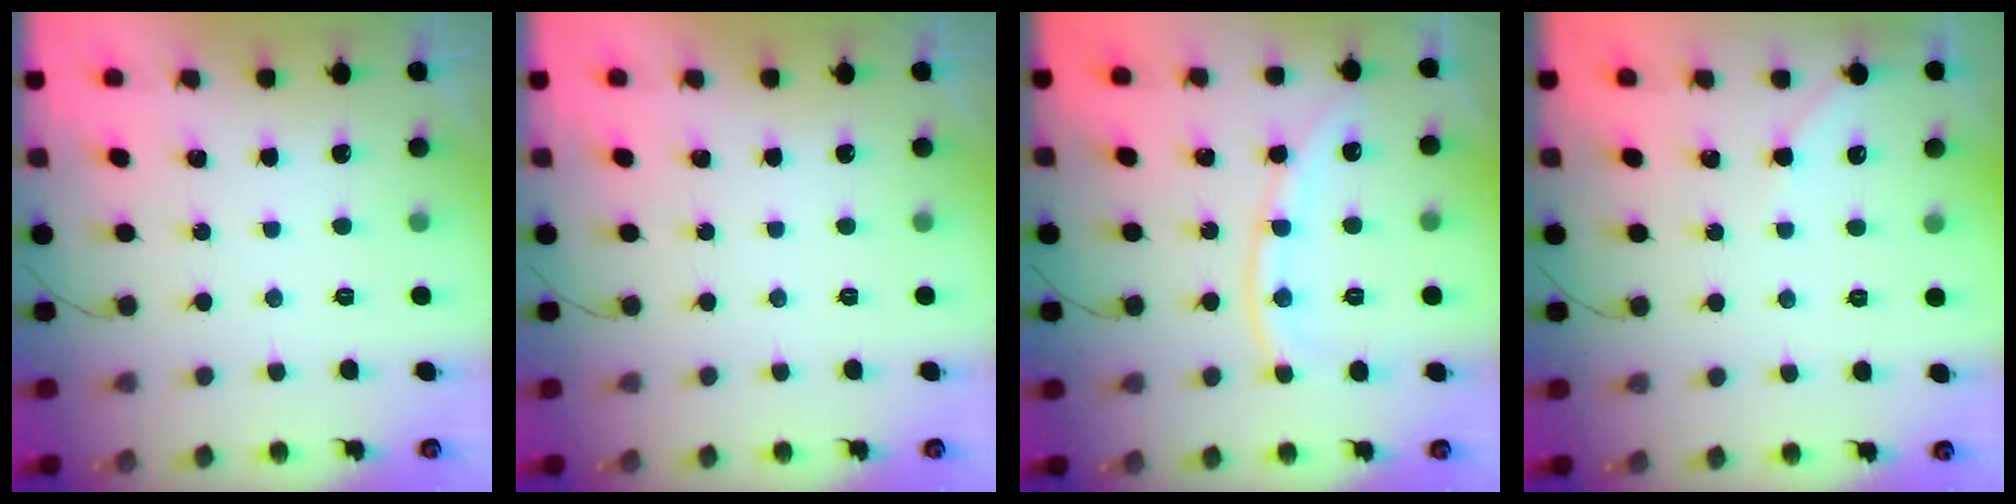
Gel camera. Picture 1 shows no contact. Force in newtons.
{"total": 0.0}
{"total": 10.9, "press": 10.9, "slide": 1.3}
{"total": 2.9, "press": 2.8, "slide": 0.4}